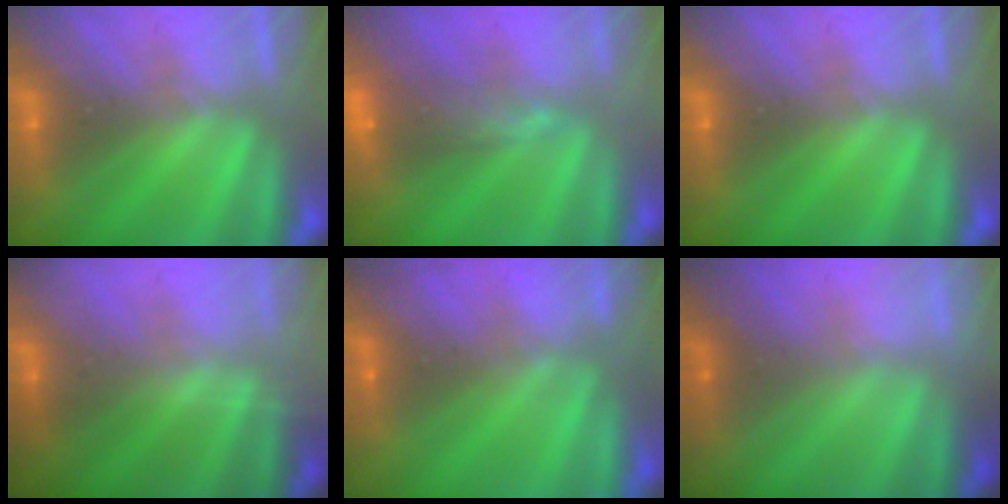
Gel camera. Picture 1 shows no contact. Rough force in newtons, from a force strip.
{"total": 6.7}
{"total": 0.0}
{"total": 1.8}
{"total": 7.6}
{"total": 2.4}